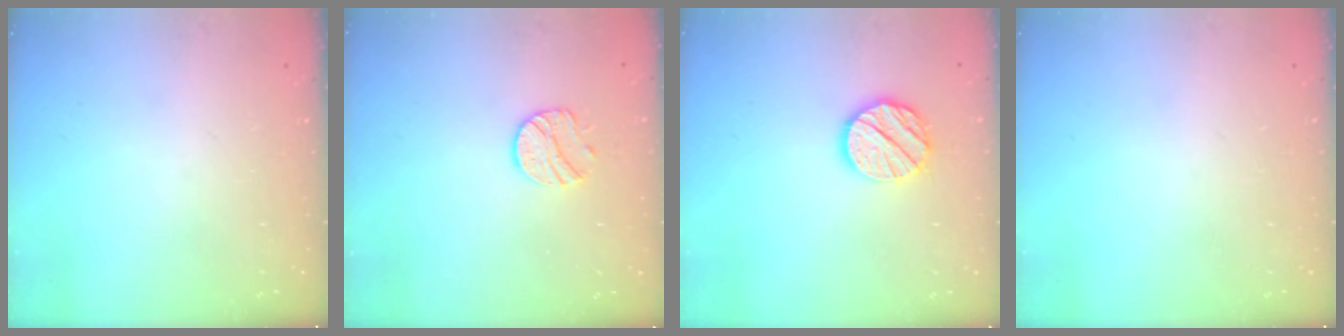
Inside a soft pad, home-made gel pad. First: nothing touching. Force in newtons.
{"total": 8.8, "press": 8.8, "slide": 0.2}
{"total": 11.9, "press": 11.9, "slide": 1.0}
{"total": 0.0}